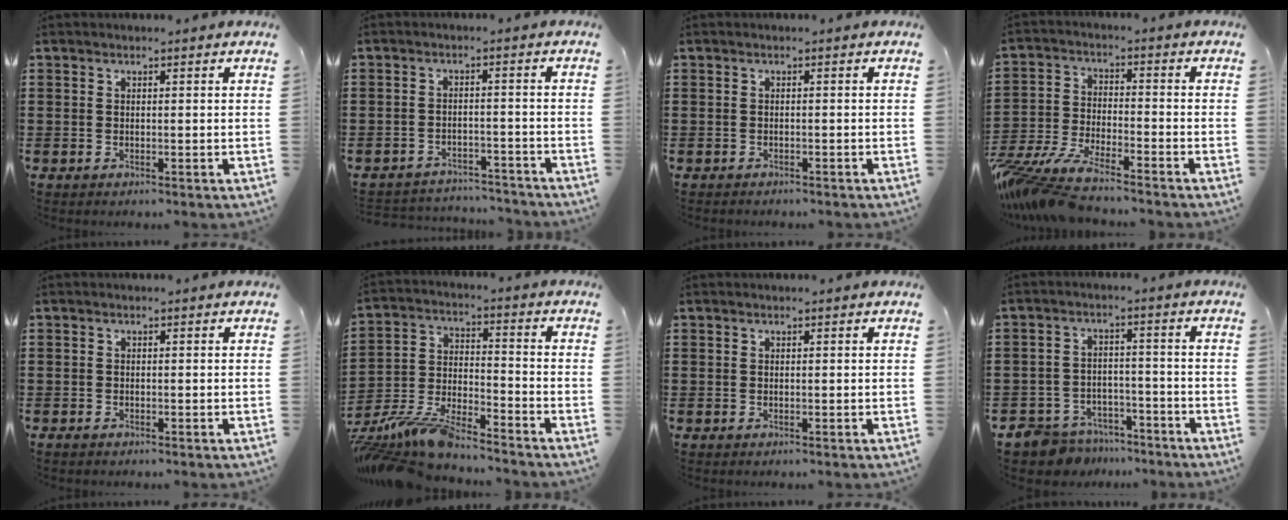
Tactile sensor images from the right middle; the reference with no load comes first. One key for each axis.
{"total": 3.4, "fx": -3.3, "fy": 0.6, "fz": -0.2, "tx": -0.003, "ty": 0.000, "tz": -0.072}
{"total": 0.6, "fx": -0.5, "fy": 0.1, "fz": 0.0, "tx": -0.001, "ty": 0.001, "tz": -0.012}
{"total": 8.2, "fx": -7.6, "fy": 0.9, "fz": 2.9, "tx": -0.083, "ty": -0.004, "tz": -0.154}
{"total": 0.6, "fx": -0.5, "fy": 0.2, "fz": 0.2, "tx": -0.005, "ty": -0.003, "tz": -0.009}
{"total": 9.8, "fx": -9.2, "fy": 1.4, "fz": 3.1, "tx": -0.071, "ty": 0.011, "tz": -0.185}
{"total": 0.0}
{"total": 5.9, "fx": -5.7, "fy": 1.6, "fz": 0.3, "tx": -0.021, "ty": 0.015, "tz": -0.119}